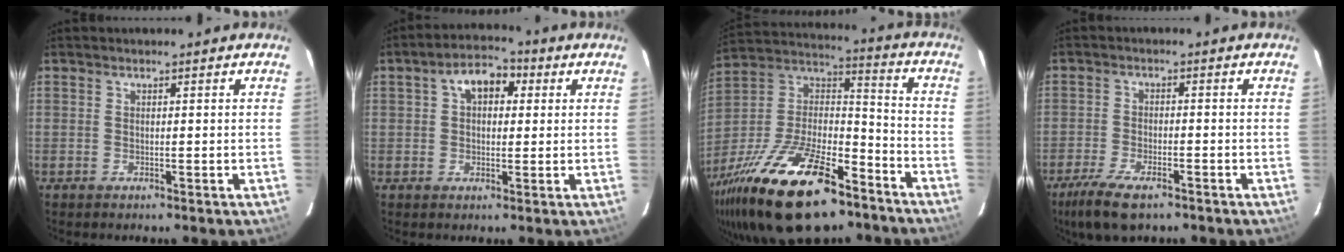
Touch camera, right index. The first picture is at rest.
{"total": 6.9, "force": [2.0, 4.4, 4.9], "torque": [-0.080, 0.031, 0.033]}
{"total": 29.8, "force": [-19.1, 11.8, 19.6], "torque": [-0.384, -0.016, -0.310]}
{"total": 9.1, "force": [-6.4, 3.1, 5.7], "torque": [-0.139, -0.024, -0.117]}